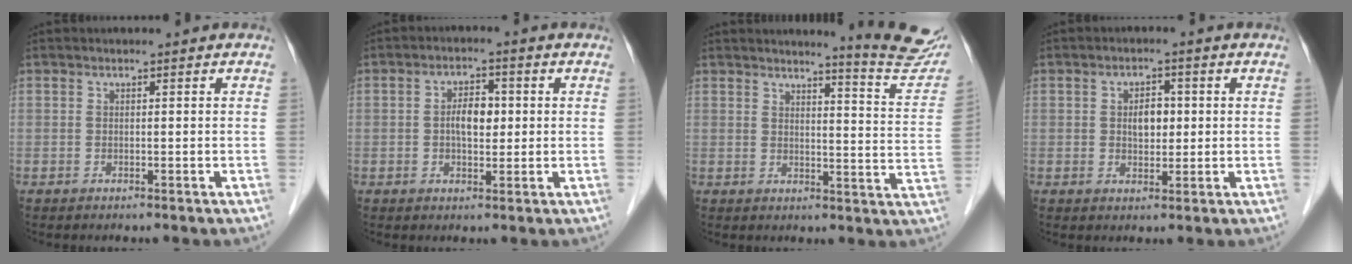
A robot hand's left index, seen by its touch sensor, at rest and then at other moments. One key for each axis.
{"total": 4.2, "fx": 0.2, "fy": 2.1, "fz": 3.6, "tx": -0.066, "ty": 0.008, "tz": 0.002}
{"total": 11.4, "fx": 11.0, "fy": -0.7, "fz": 3.1, "tx": -0.026, "ty": -0.076, "tz": 0.110}
{"total": 3.5, "fx": 0.4, "fy": 2.2, "fz": 2.7, "tx": -0.043, "ty": 0.008, "tz": 0.008}